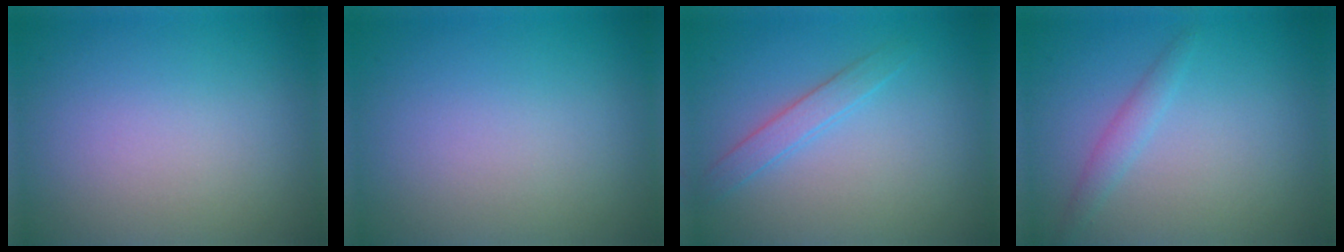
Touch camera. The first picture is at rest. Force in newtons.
{"total": 0.0}
{"total": 1.7, "press": 1.7, "slide": 0.1}
{"total": 1.4, "press": 1.4, "slide": 0.1}